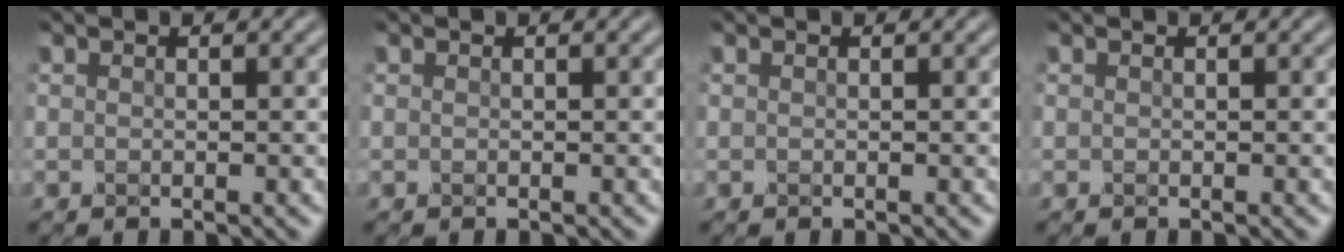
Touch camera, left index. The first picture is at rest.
{"total": 0.0}
{"total": 0.0}
{"total": 0.0}